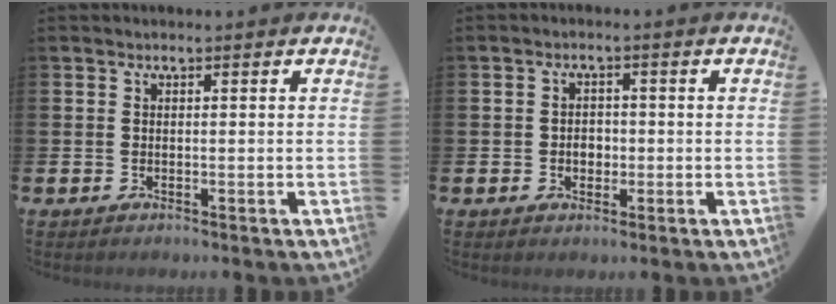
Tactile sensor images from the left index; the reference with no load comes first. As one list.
[{"total": 2.2, "force": [-0.4, 1.8, 1.2], "torque": [-0.008, 0.001, -0.014]}]